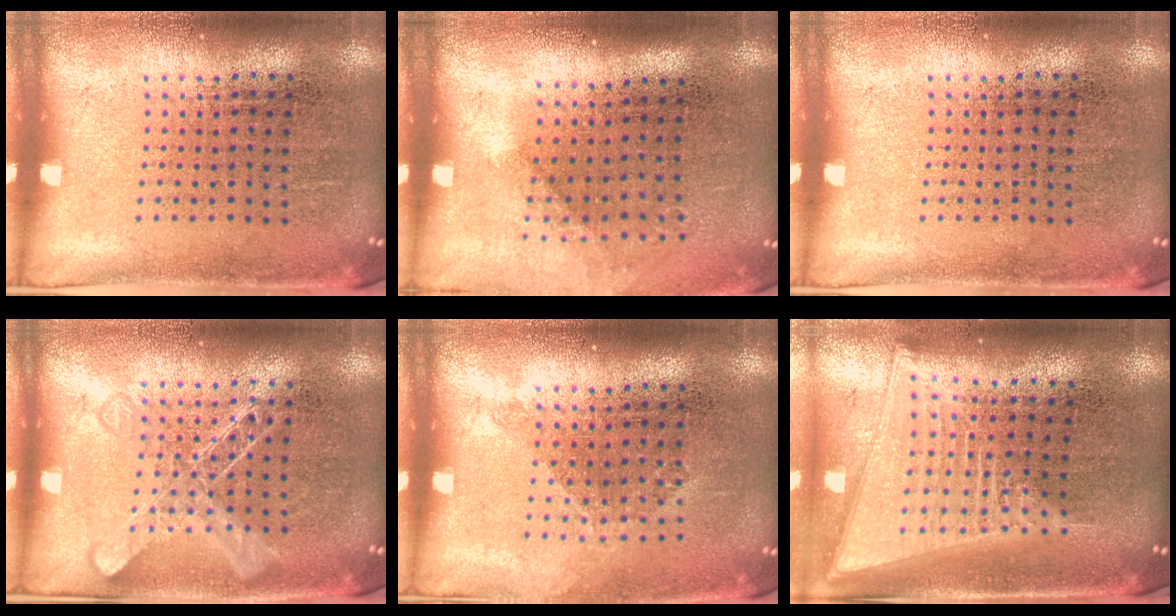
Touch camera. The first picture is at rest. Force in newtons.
{"total": 1.3, "press": 0.9, "slide": 0.8}
{"total": 0.0}
{"total": 2.1, "press": 2.1, "slide": 0.5}
{"total": 1.1, "press": 0.8, "slide": 0.7}
{"total": 2.2, "press": 1.8, "slide": 1.2}